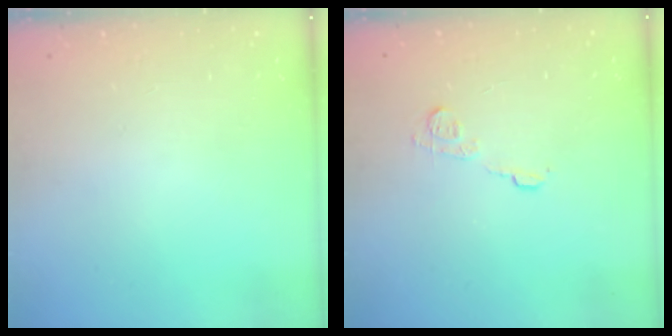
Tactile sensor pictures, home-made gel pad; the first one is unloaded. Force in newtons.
{"total": 7.3, "press": 7.3, "slide": 0.5}